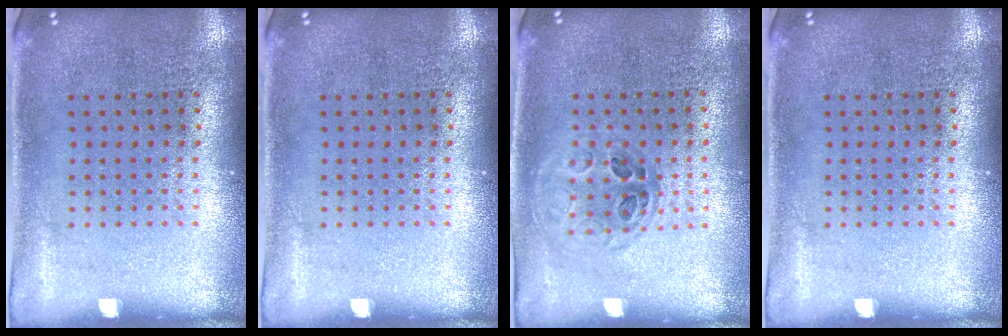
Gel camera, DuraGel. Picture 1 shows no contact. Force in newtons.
{"total": 0.0}
{"total": 1.0, "press": 0.9, "slide": 0.4}
{"total": 0.0}